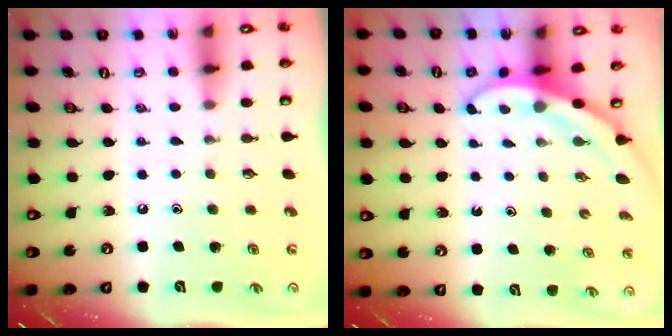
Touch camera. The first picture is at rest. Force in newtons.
{"total": 3.0, "press": 3.0, "slide": 0.1}